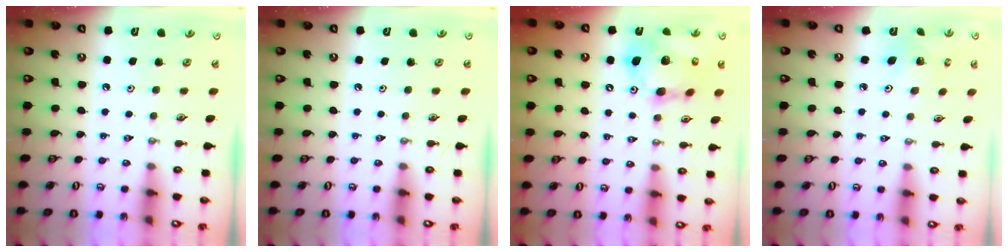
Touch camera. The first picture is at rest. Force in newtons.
{"total": 0.0}
{"total": 15.6, "press": 15.4, "slide": 2.7}
{"total": 3.2, "press": 3.2, "slide": 0.2}